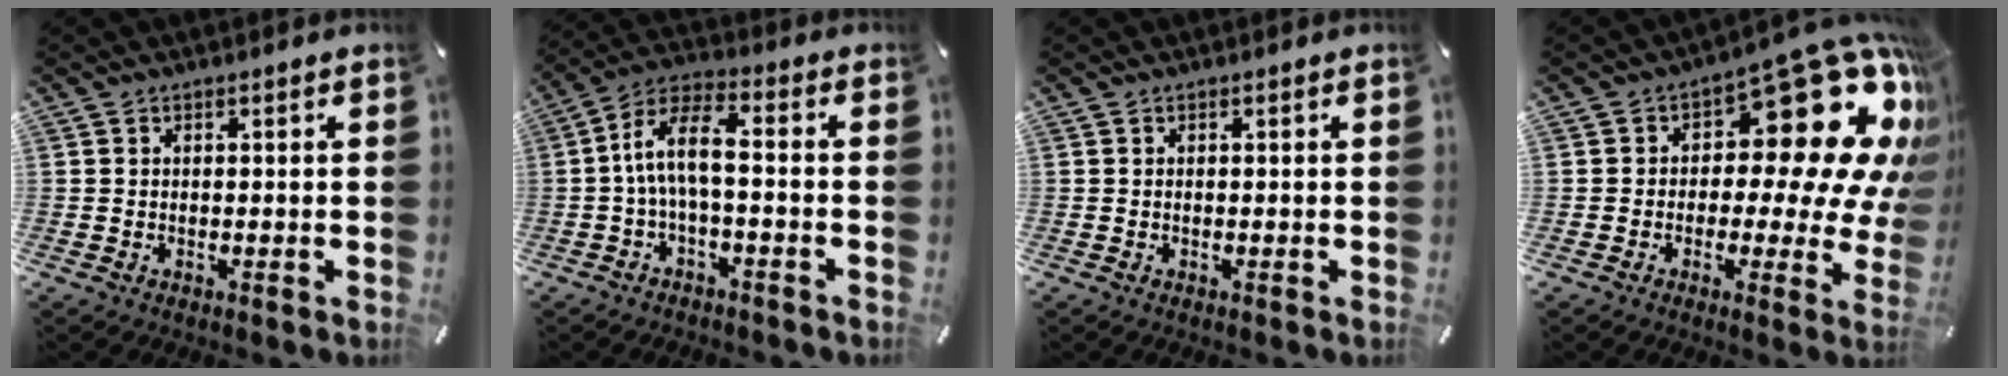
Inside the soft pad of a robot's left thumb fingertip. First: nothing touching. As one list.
[{"total": 9.8, "force": [-1.1, 3.8, 8.9], "torque": [-0.180, 0.007, -0.024]}, {"total": 0.0}, {"total": 21.7, "force": [9.1, 10.3, 16.8], "torque": [-0.231, -0.076, 0.150]}]